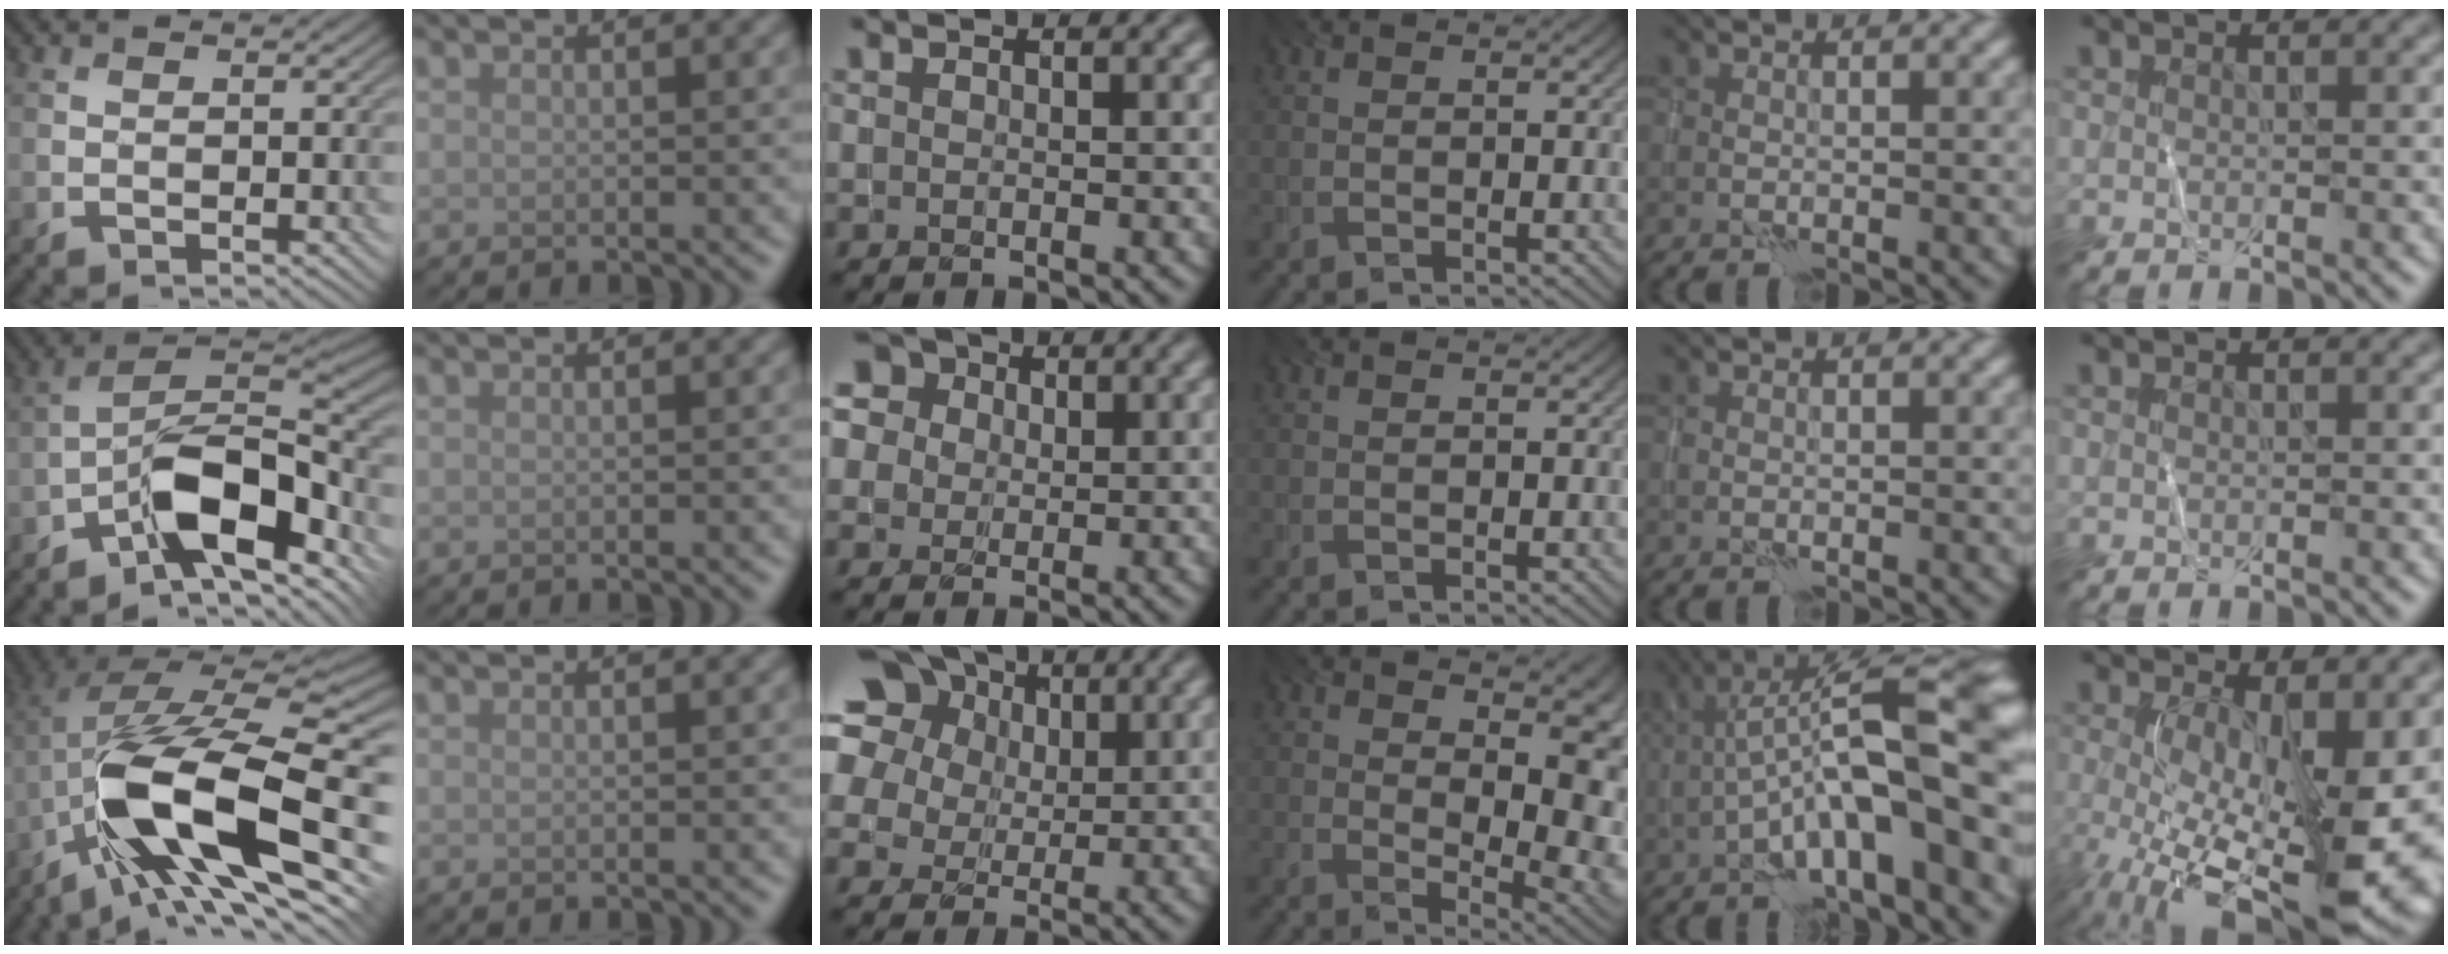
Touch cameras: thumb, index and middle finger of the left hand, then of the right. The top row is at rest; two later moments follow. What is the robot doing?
{"motion": "wrap", "object": "thread"}